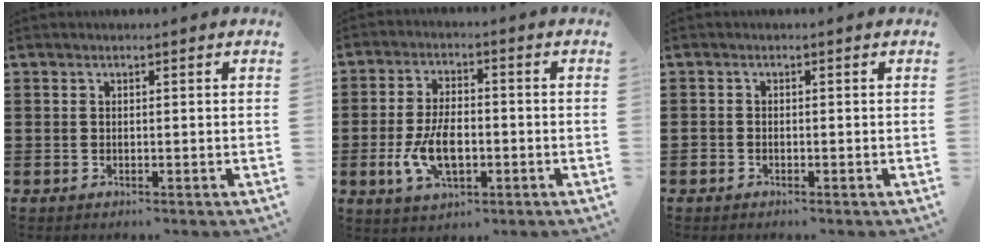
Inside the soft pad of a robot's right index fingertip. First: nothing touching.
{"total": 7.7, "force": [-1.7, 4.0, 6.4], "torque": [-0.141, -0.001, -0.035]}
{"total": 0.8, "force": [-0.5, 0.6, 0.2], "torque": [-0.004, 0.002, -0.012]}